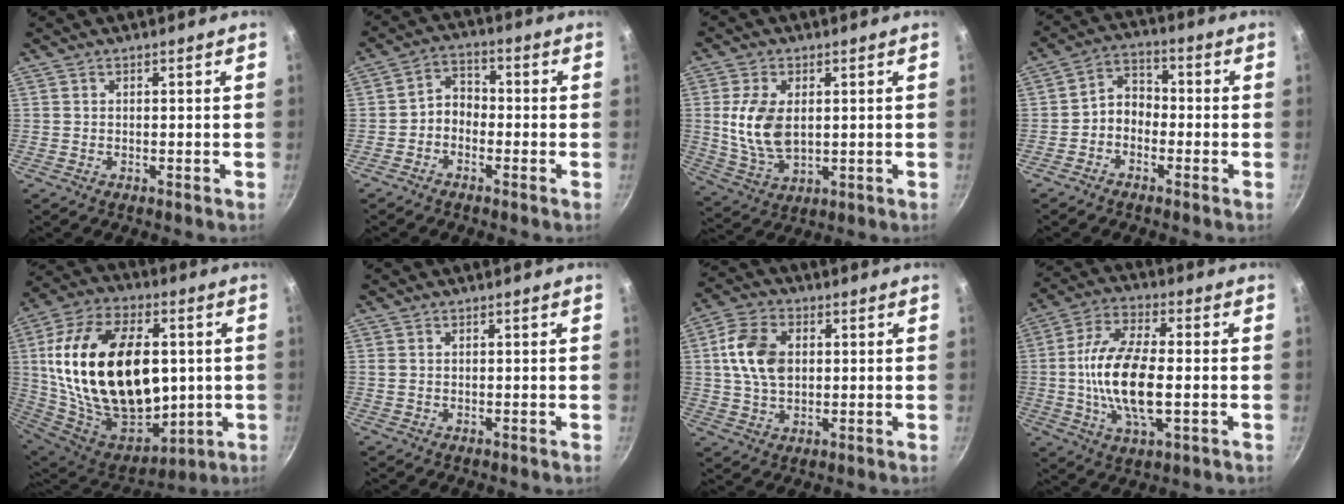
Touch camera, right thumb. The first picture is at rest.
{"total": 4.5, "force": [-1.8, 3.3, 2.3], "torque": [-0.021, 0.031, -0.042]}
{"total": 10.6, "force": [1.2, 6.5, 8.3], "torque": [-0.158, -0.016, 0.031]}
{"total": 5.3, "force": [-2.0, 4.0, 2.8], "torque": [-0.027, 0.035, -0.048]}
{"total": 33.4, "force": [3.0, 20.4, 26.2], "torque": [-0.458, -0.005, 0.066]}
{"total": 0.7, "force": [0.2, 0.6, 0.4], "torque": [-0.009, 0.001, 0.003]}
{"total": 10.7, "force": [1.5, 7.3, 7.7], "torque": [-0.131, 0.010, 0.022]}
{"total": 15.8, "force": [-1.4, 6.8, 14.2], "torque": [-0.271, 0.014, -0.035]}